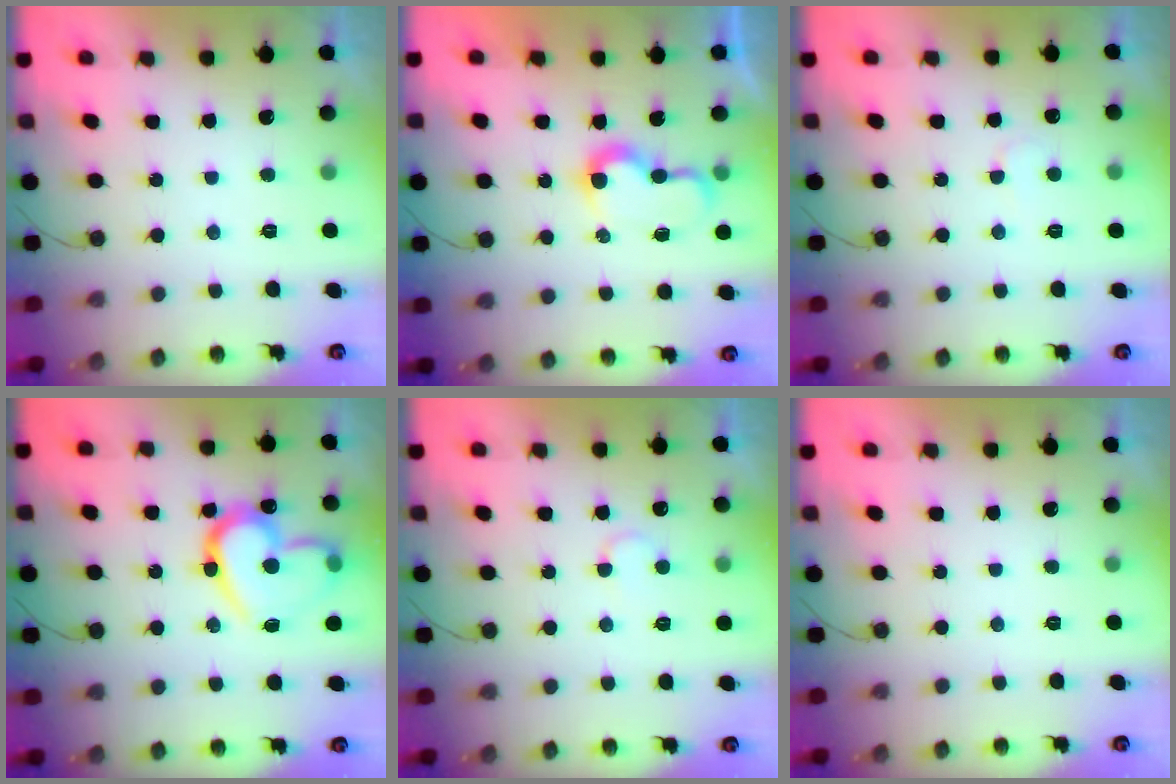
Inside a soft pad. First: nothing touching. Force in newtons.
{"total": 7.9, "press": 7.9, "slide": 0.7}
{"total": 2.7, "press": 2.7, "slide": 0.2}
{"total": 18.2, "press": 18.0, "slide": 2.5}
{"total": 3.7, "press": 3.7, "slide": 0.5}
{"total": 0.0}